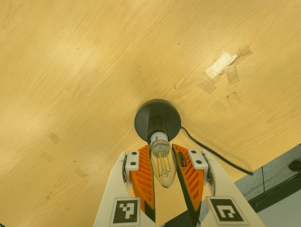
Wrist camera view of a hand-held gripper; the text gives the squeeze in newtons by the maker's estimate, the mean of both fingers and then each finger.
{"total": 13.2, "left": 12.9, "right": 13.6}